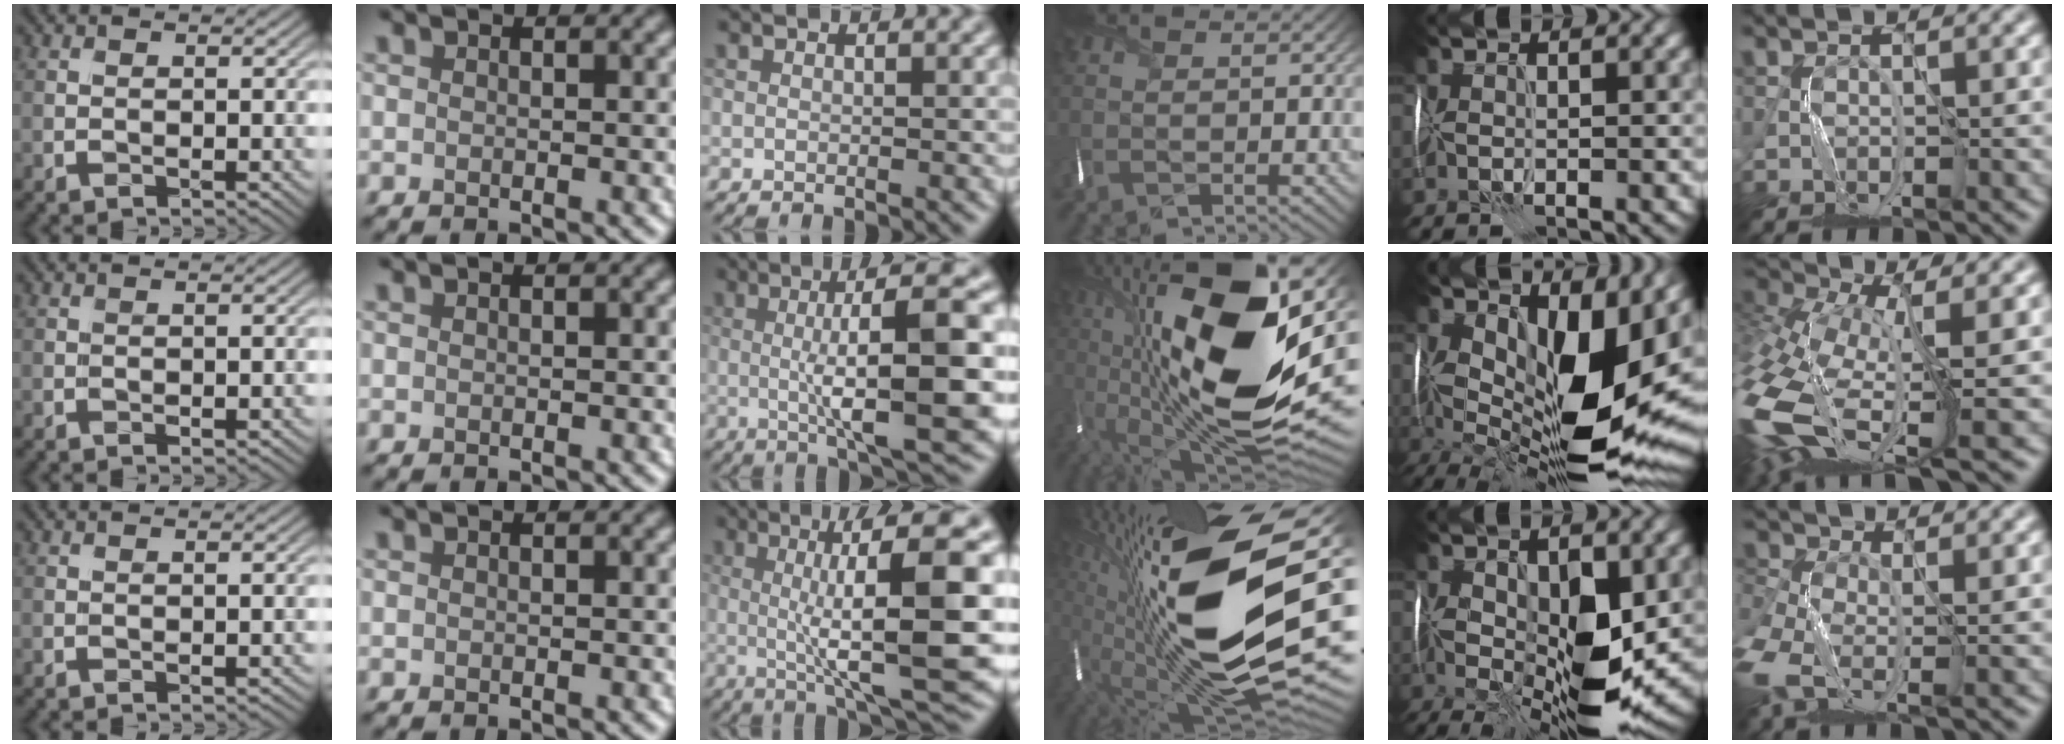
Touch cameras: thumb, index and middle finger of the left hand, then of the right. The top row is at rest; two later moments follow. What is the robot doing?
{"motion": "wrap", "object": "thread"}